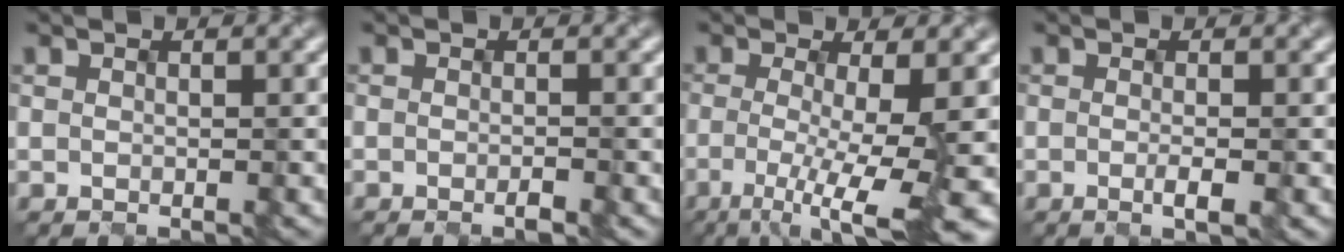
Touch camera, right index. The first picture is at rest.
{"total": 0.8, "force": [-0.6, 0.0, 0.5], "torque": [-0.012, -0.002, -0.007]}
{"total": 8.2, "force": [-1.4, 1.8, 7.9], "torque": [-0.107, -0.012, -0.020]}
{"total": 1.5, "force": [-0.5, 0.3, 1.4], "torque": [-0.024, -0.001, -0.006]}